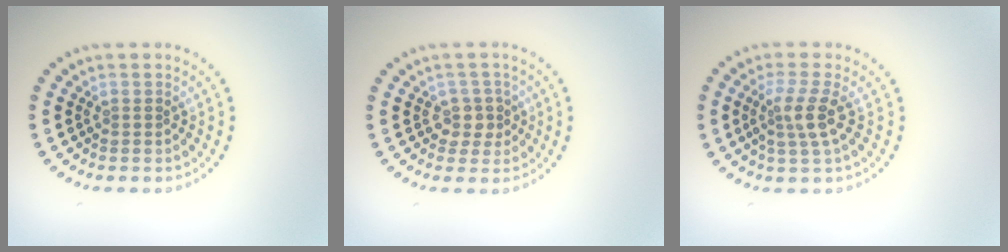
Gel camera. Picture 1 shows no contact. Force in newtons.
{"total": 2.0, "press": 1.8, "slide": 1.0}
{"total": 2.7, "press": 2.2, "slide": 1.6}